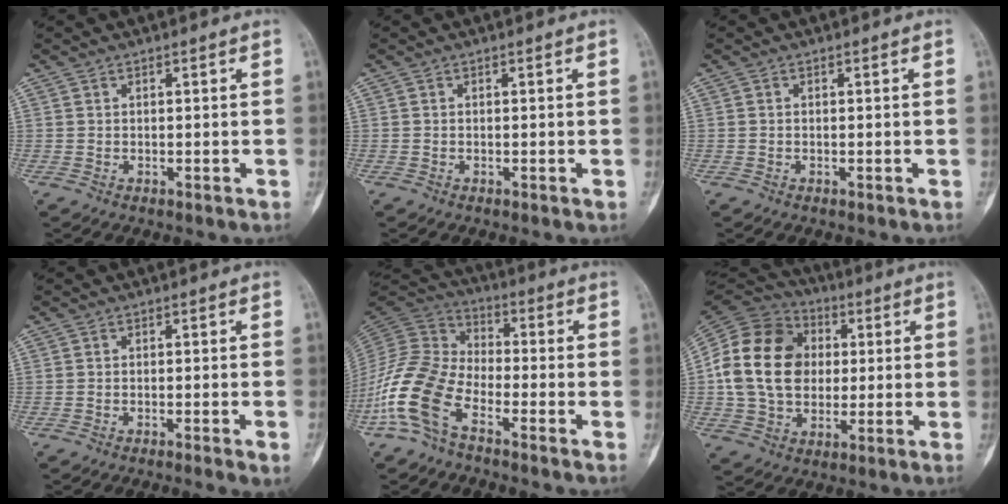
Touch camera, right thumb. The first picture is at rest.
{"total": 0.0}
{"total": 0.0}
{"total": 4.7, "force": [-3.2, -0.3, 3.5], "torque": [-0.053, 0.001, -0.045]}
{"total": 13.5, "force": [-7.1, 7.0, 9.1], "torque": [-0.194, 0.053, -0.155]}
{"total": 20.4, "force": [1.5, 15.6, 13.0], "torque": [-0.243, 0.023, 0.029]}